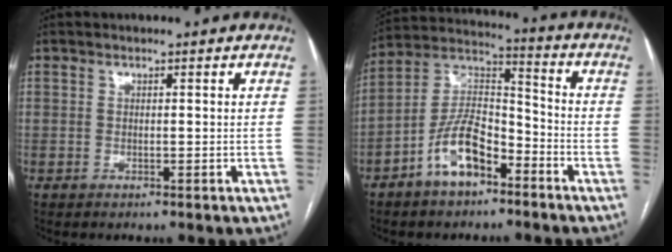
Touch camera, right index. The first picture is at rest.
{"total": 11.3, "force": [-6.2, 5.1, 8.0], "torque": [-0.169, 0.022, -0.115]}